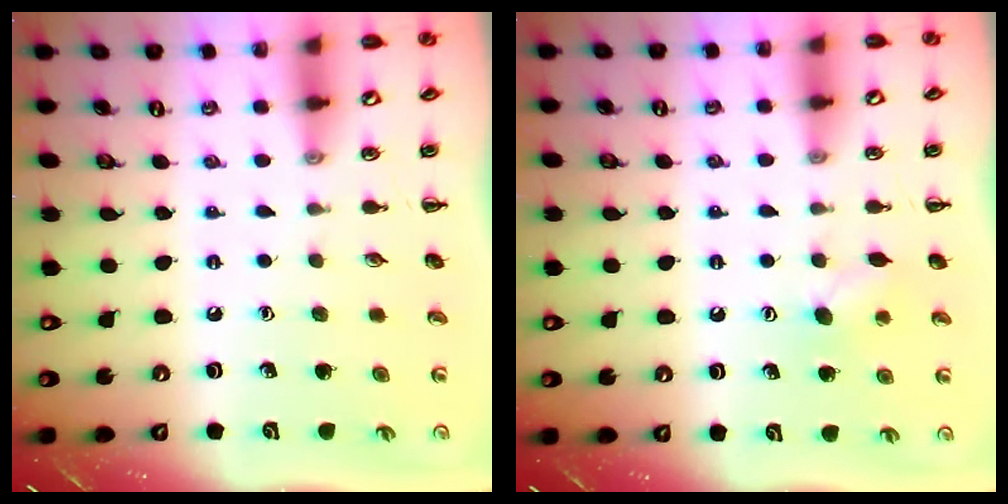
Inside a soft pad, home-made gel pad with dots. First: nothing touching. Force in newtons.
{"total": 5.8, "press": 5.6, "slide": 1.2}